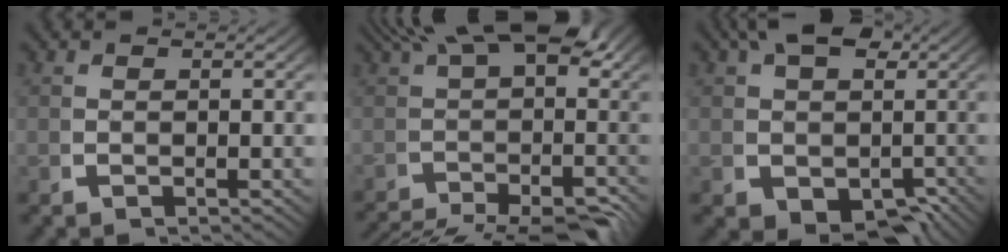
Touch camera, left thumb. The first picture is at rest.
{"total": 13.2, "force": [-2.9, 7.5, 10.5], "torque": [-0.139, -0.030, -0.039]}
{"total": 10.3, "force": [-0.5, 7.7, 6.8], "torque": [-0.112, -0.053, 0.019]}